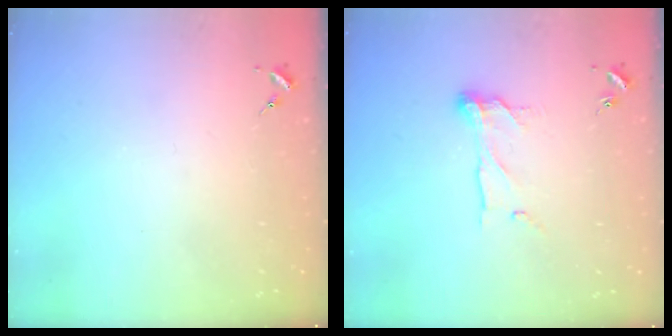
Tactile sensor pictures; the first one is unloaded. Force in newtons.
{"total": 9.5, "press": 9.5, "slide": 0.4}